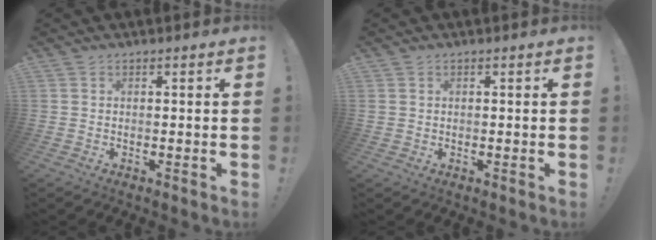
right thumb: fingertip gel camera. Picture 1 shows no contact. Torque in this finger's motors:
{"motor_torque": [0.11, 0.01, -0.20, 0.10, -0.10]}